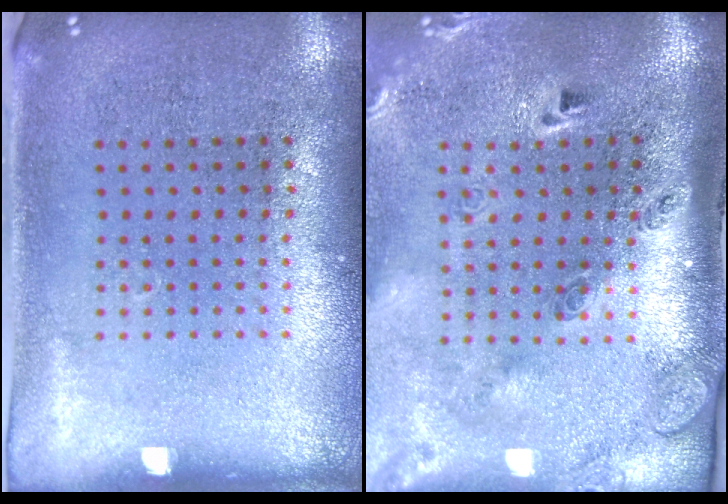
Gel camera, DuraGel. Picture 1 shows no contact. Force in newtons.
{"total": 3.0, "press": 2.0, "slide": 2.2}